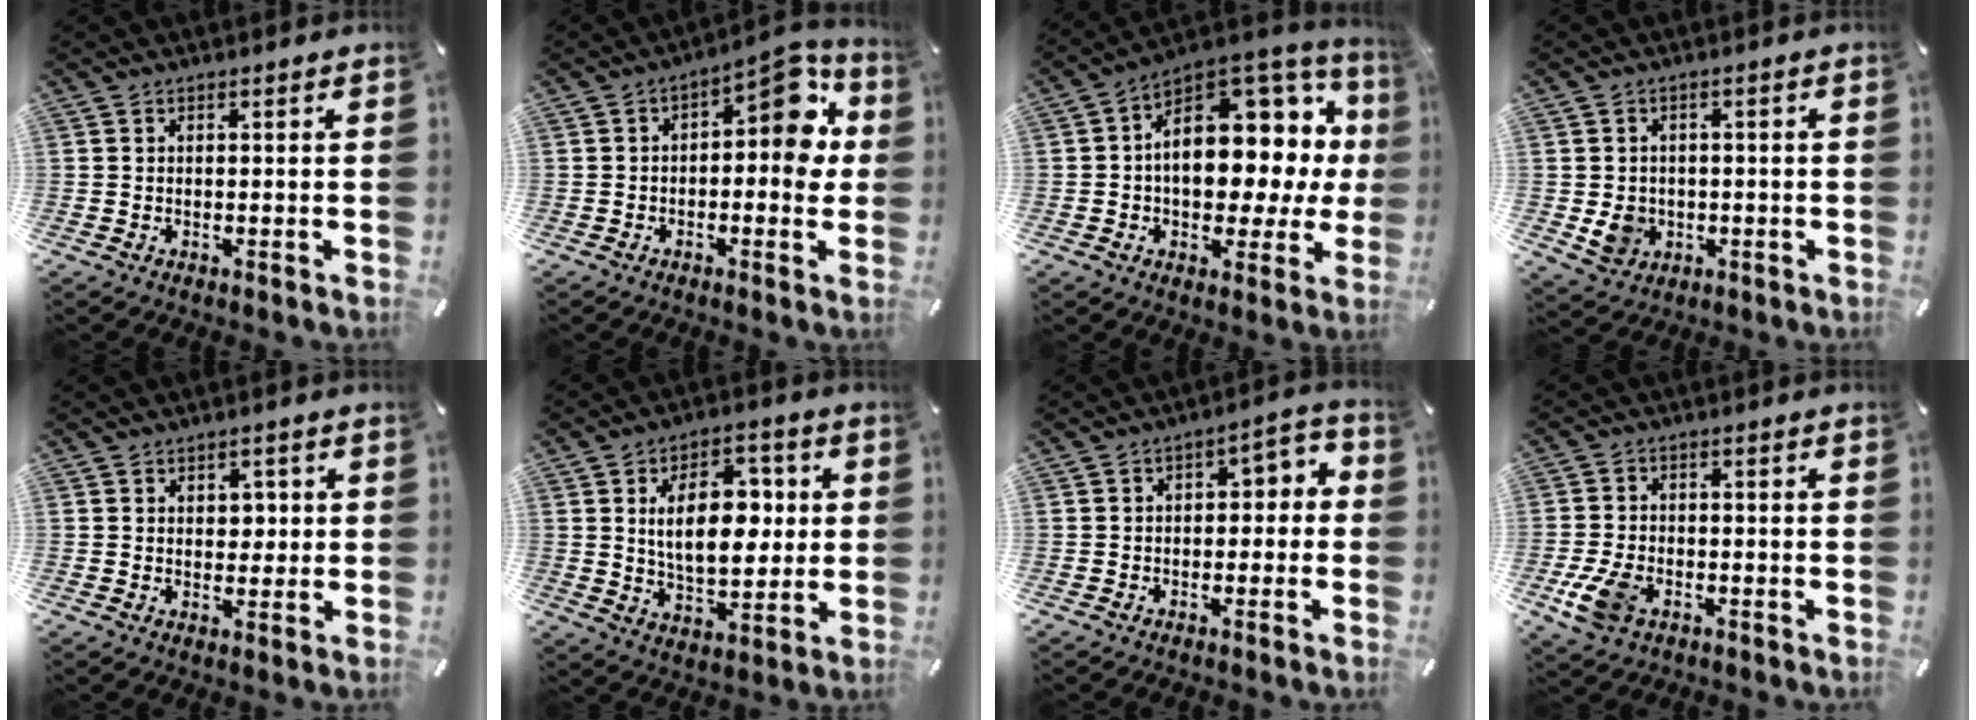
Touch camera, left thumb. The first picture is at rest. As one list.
[{"total": 9.7, "force": [2.2, 4.9, 8.0], "torque": [-0.082, -0.027, 0.025]}, {"total": 16.2, "force": [3.0, 10.9, 11.6], "torque": [-0.144, -0.046, 0.054]}, {"total": 5.9, "force": [-0.8, 5.4, 2.3], "torque": [-0.047, 0.002, -0.016]}, {"total": 3.0, "force": [0.6, 2.5, 1.6], "torque": [-0.010, -0.004, 0.003]}, {"total": 14.8, "force": [2.6, 9.2, 11.3], "torque": [-0.168, 0.005, 0.041]}, {"total": 4.2, "force": [-1.3, 2.8, 2.8], "torque": [-0.039, 0.010, -0.035]}, {"total": 7.6, "force": [-3.2, 5.0, 4.8], "torque": [-0.111, 0.009, -0.059]}]